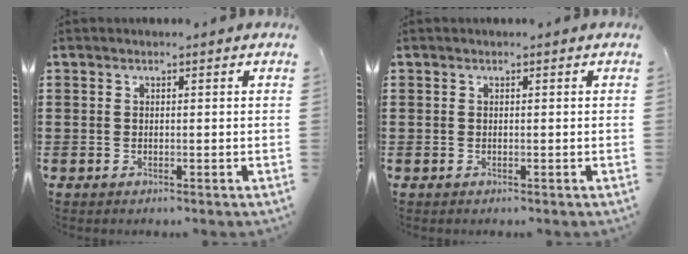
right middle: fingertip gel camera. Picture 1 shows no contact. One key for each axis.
{"total": 0.0}